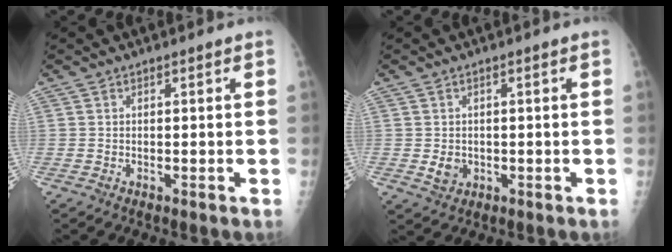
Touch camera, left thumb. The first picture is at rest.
{"total": 2.9, "force": [-0.6, 2.4, 1.4], "torque": [-0.014, -0.001, -0.003]}